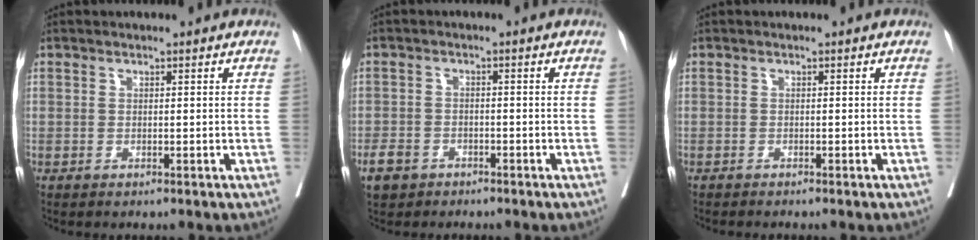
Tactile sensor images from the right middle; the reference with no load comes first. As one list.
[{"total": 4.1, "force": [-2.8, 2.7, 1.1], "torque": [-0.030, 0.001, -0.049]}, {"total": 0.9, "force": [-0.9, 0.0, 0.1], "torque": [-0.011, -0.005, -0.019]}]